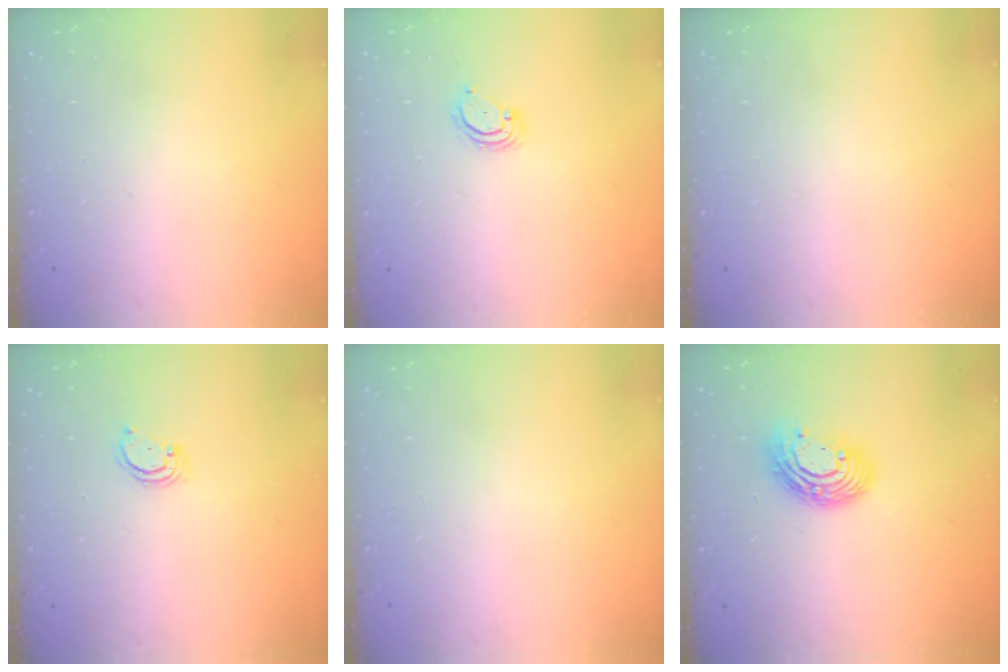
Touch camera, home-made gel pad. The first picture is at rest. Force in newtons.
{"total": 2.8, "press": 2.8, "slide": 0.2}
{"total": 0.0}
{"total": 1.7, "press": 1.7, "slide": 0.1}
{"total": 0.0}
{"total": 11.8, "press": 11.7, "slide": 0.9}